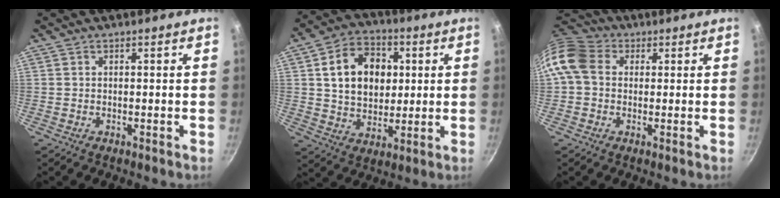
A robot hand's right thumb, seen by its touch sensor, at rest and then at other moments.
{"total": 14.7, "force": [2.8, 11.0, 9.3], "torque": [-0.118, 0.006, 0.044]}
{"total": 10.6, "force": [1.4, 8.6, 6.1], "torque": [-0.107, 0.021, 0.006]}